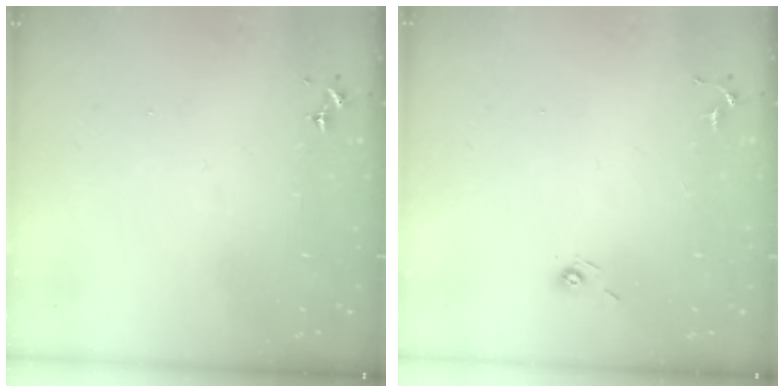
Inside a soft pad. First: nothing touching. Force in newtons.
{"total": 5.4, "press": 5.2, "slide": 1.4}